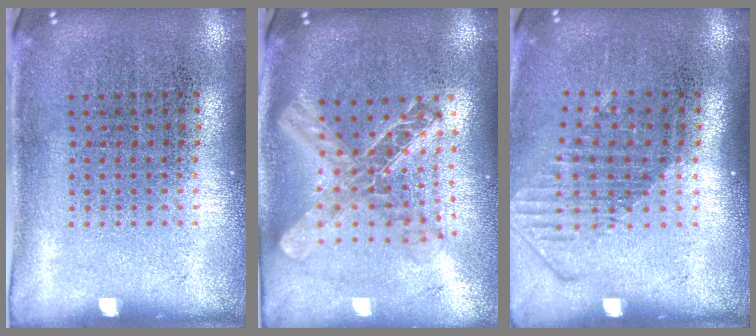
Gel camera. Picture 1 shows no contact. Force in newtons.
{"total": 2.1, "press": 1.7, "slide": 1.3}
{"total": 1.5, "press": 1.2, "slide": 1.0}